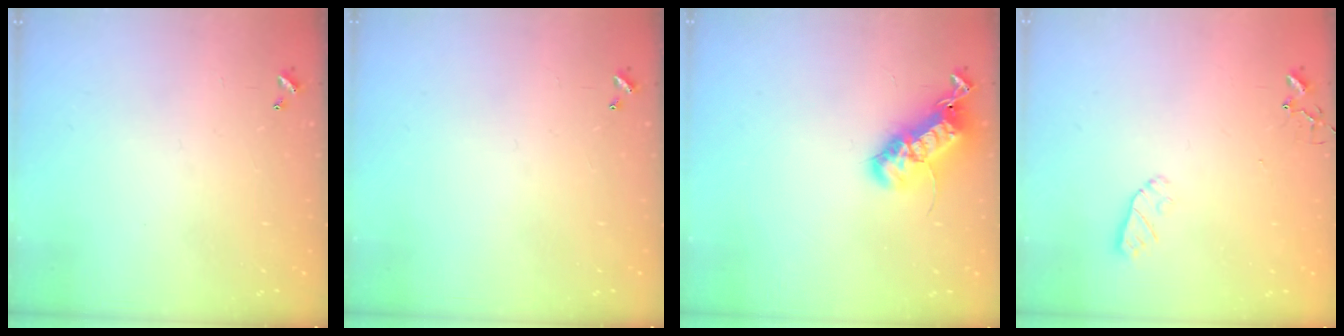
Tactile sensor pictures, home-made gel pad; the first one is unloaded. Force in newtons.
{"total": 0.0}
{"total": 21.0, "press": 21.0, "slide": 0.4}
{"total": 4.4, "press": 4.4, "slide": 0.6}